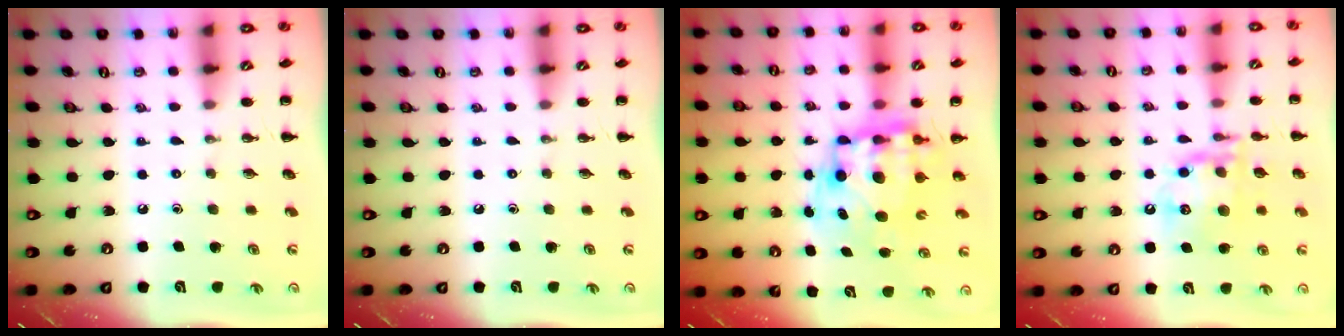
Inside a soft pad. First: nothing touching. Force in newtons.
{"total": 0.0}
{"total": 11.4, "press": 11.0, "slide": 2.9}
{"total": 16.3, "press": 16.1, "slide": 2.5}